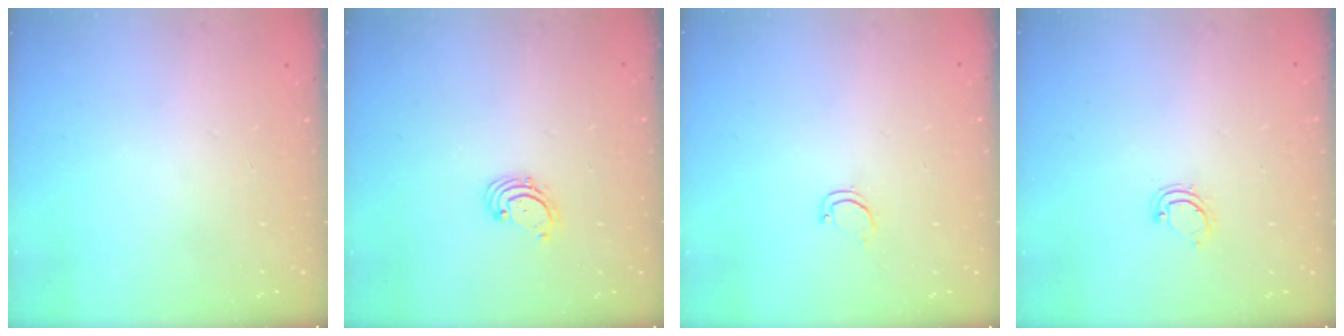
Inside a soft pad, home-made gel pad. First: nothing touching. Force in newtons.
{"total": 1.6, "press": 1.6, "slide": 0.2}
{"total": 2.8, "press": 2.8, "slide": 0.2}
{"total": 3.9, "press": 3.9, "slide": 0.3}